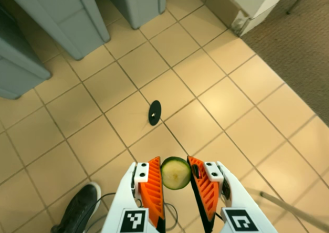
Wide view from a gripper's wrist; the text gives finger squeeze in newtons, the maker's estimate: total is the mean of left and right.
{"total": 5.6, "left": 5.1, "right": 6.2}